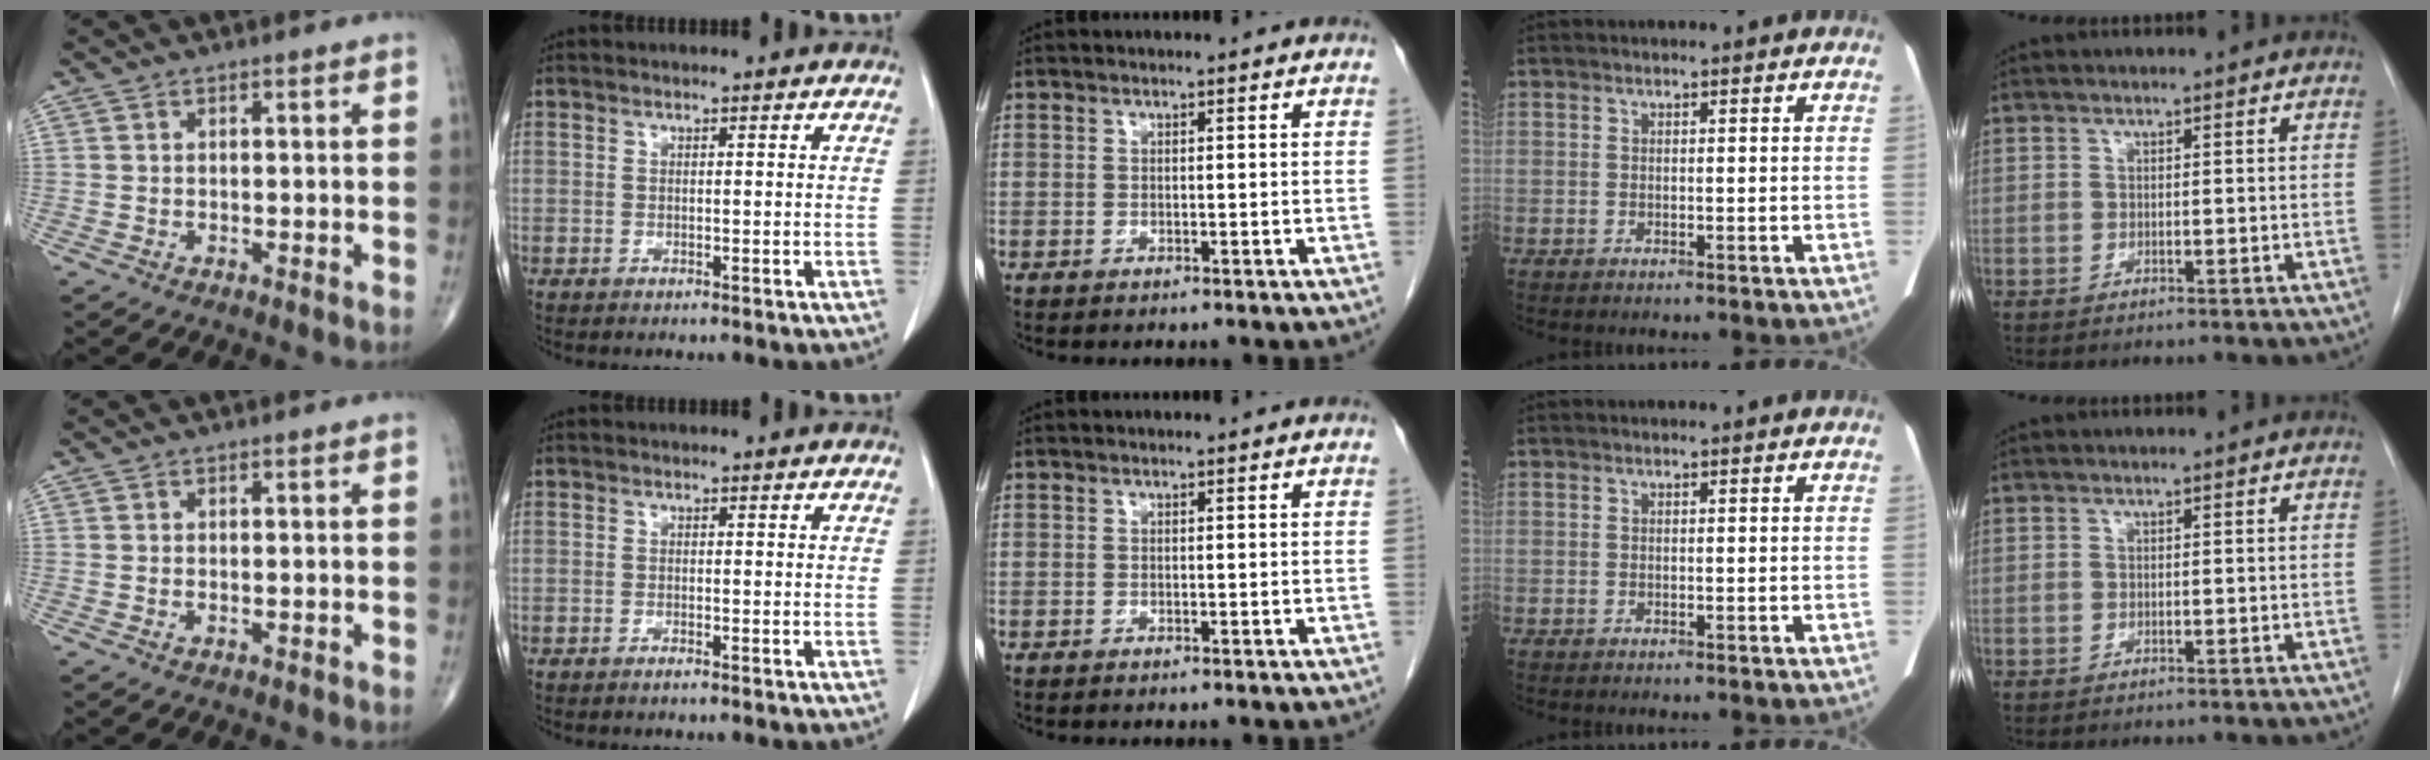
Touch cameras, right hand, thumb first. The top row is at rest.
{"thumb": {"total": 0.6, "force": [-0.2, 0.3, 0.5], "torque": [-0.011, 0.002, -0.001]}, "index": {"total": 0.6, "force": [-0.5, 0.0, 0.3], "torque": [-0.009, -0.002, -0.008]}}